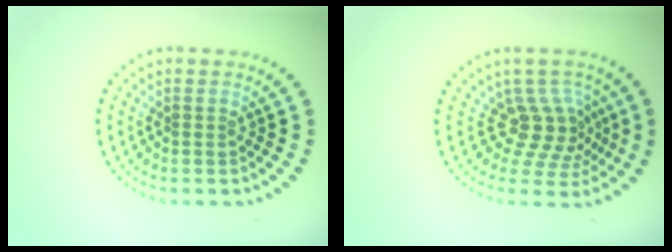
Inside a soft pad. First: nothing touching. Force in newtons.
{"total": 3.6, "press": 2.7, "slide": 2.4}